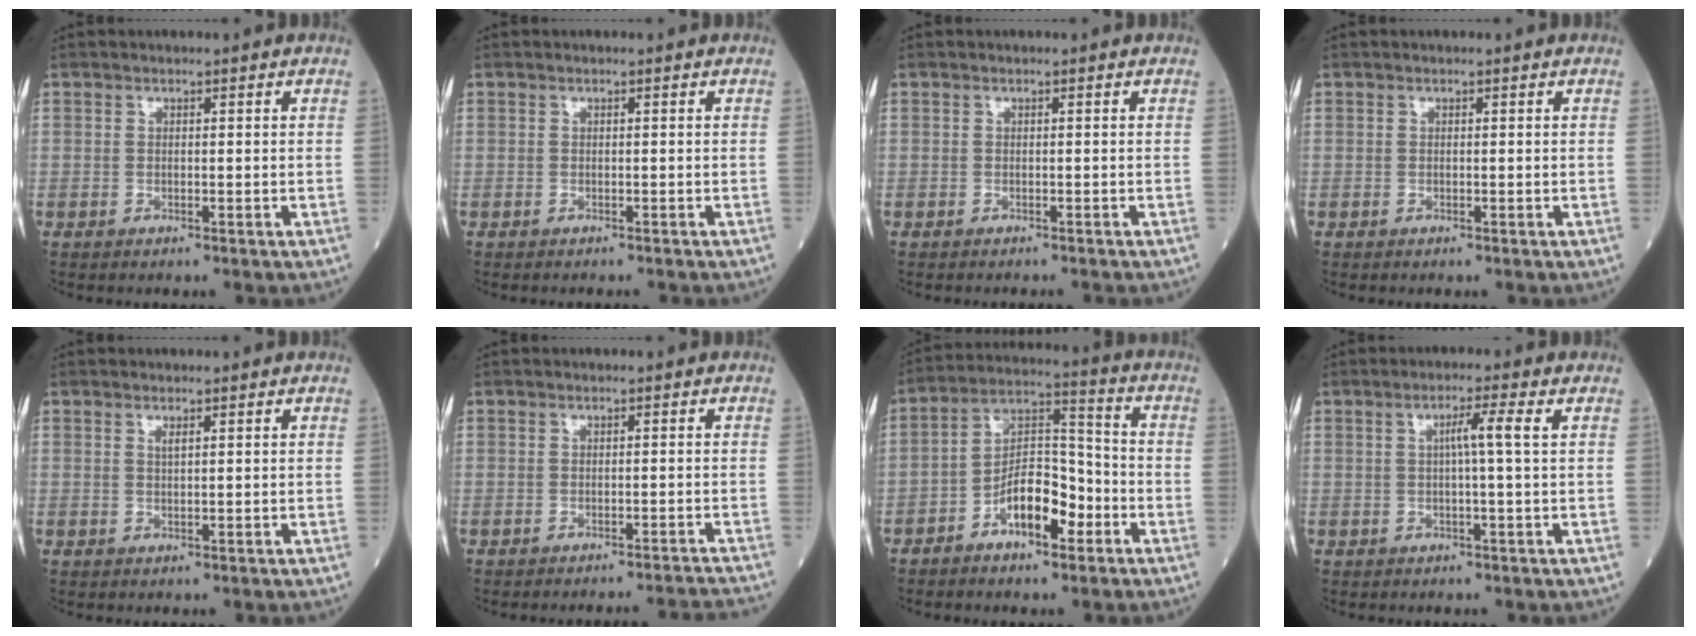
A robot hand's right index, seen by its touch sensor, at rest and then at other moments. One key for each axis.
{"total": 1.4, "fx": -1.4, "fy": 0.0, "fz": 0.4, "tx": -0.003, "ty": 0.000, "tz": -0.017}
{"total": 1.8, "fx": -1.8, "fy": -0.2, "fz": 0.3, "tx": -0.002, "ty": -0.002, "tz": -0.022}
{"total": 0.0}
{"total": 0.8, "fx": 0.5, "fy": 0.0, "fz": 0.6, "tx": -0.018, "ty": -0.004, "tz": 0.009}
{"total": 7.4, "fx": -7.2, "fy": -1.4, "fz": 0.7, "tx": 0.001, "ty": -0.012, "tz": -0.079}
{"total": 9.8, "fx": -4.6, "fy": 4.2, "fz": 7.5, "tx": -0.138, "ty": 0.023, "tz": -0.081}
{"total": 3.5, "fx": 0.6, "fy": -0.8, "fz": 3.3, "tx": -0.061, "ty": 0.005, "tz": 0.008}